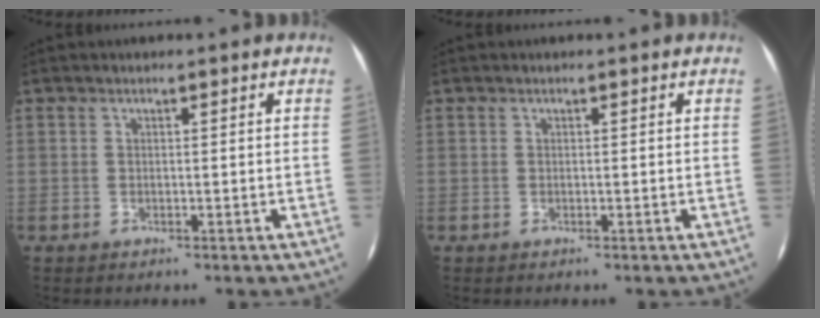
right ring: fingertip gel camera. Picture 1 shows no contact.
{"total": 0.0}